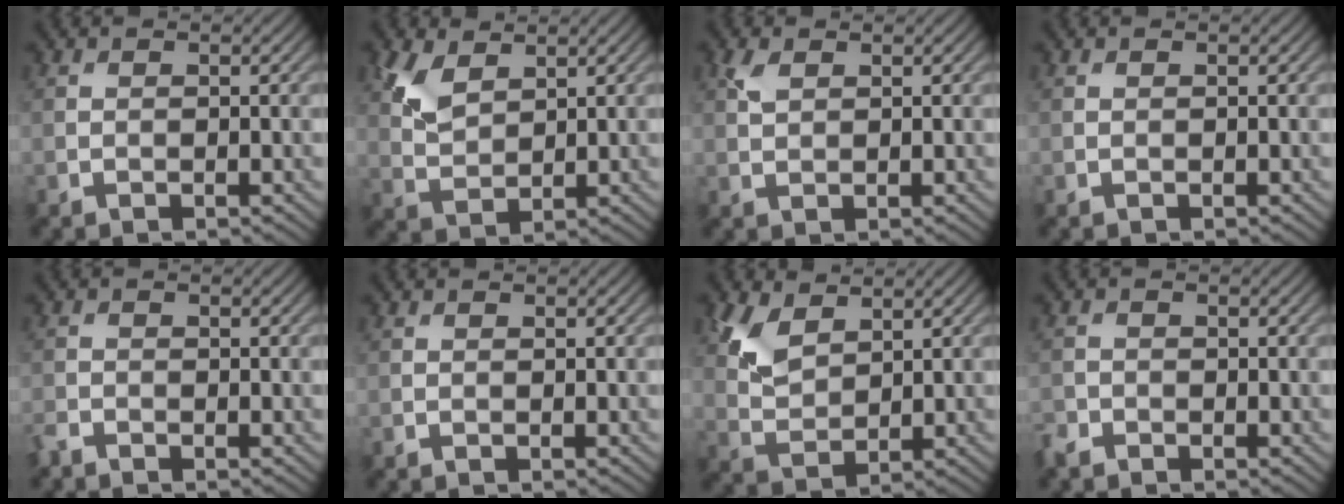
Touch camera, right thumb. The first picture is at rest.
{"total": 5.0, "force": [2.7, 2.8, 3.1], "torque": [-0.081, -0.001, 0.060]}
{"total": 2.0, "force": [1.1, 1.1, 1.3], "torque": [-0.036, 0.003, 0.023]}
{"total": 0.0}
{"total": 1.3, "force": [-1.3, 0.2, 0.3], "torque": [-0.010, -0.004, -0.034]}
{"total": 0.0}
{"total": 5.6, "force": [3.1, 3.2, 3.5], "torque": [-0.088, -0.002, 0.066]}
{"total": 1.7, "force": [-1.5, 0.9, 0.4], "torque": [-0.011, -0.004, -0.038]}